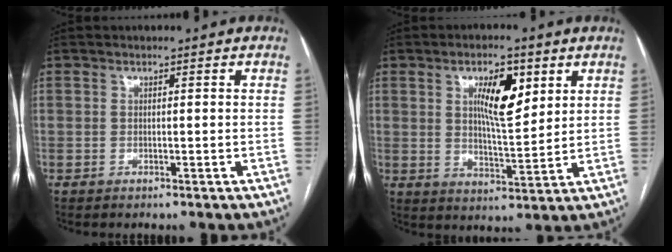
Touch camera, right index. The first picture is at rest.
{"total": 8.6, "force": [3.3, 2.5, 7.5], "torque": [-0.127, 0.001, 0.059]}